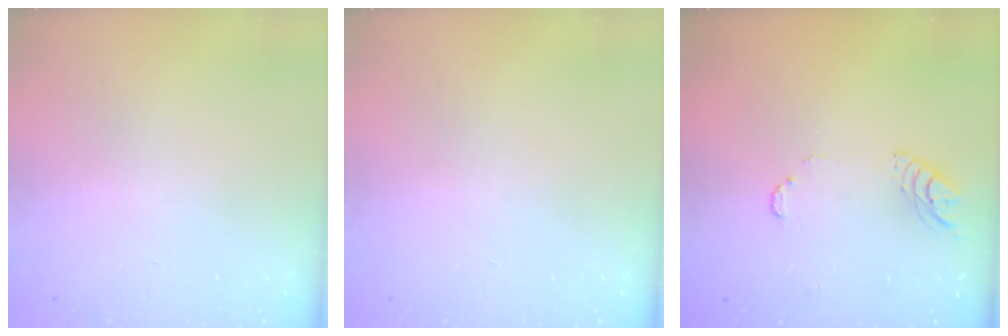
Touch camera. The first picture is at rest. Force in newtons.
{"total": 0.0}
{"total": 5.0, "press": 5.0, "slide": 0.6}